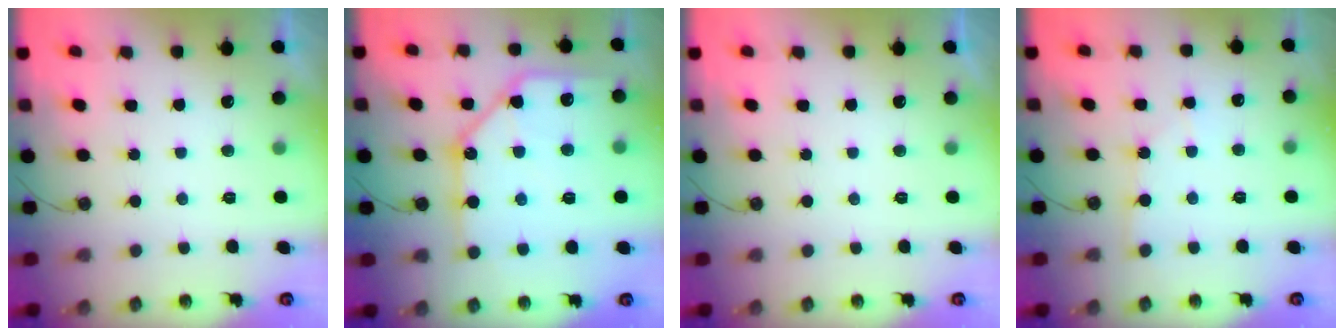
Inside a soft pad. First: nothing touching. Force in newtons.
{"total": 15.8, "press": 15.7, "slide": 1.8}
{"total": 0.0}
{"total": 3.2, "press": 3.2, "slide": 0.3}